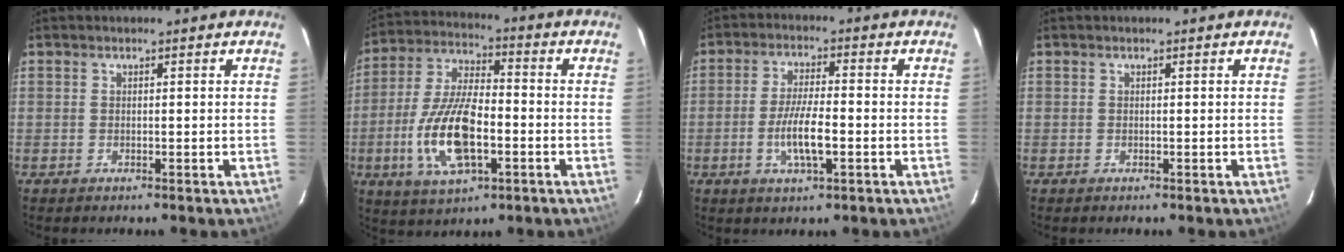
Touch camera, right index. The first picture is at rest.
{"total": 15.5, "force": [-4.3, 6.3, 13.5], "torque": [-0.287, -0.005, -0.080]}
{"total": 7.3, "force": [-2.2, 1.7, 6.8], "torque": [-0.133, -0.006, -0.041]}
{"total": 0.0}